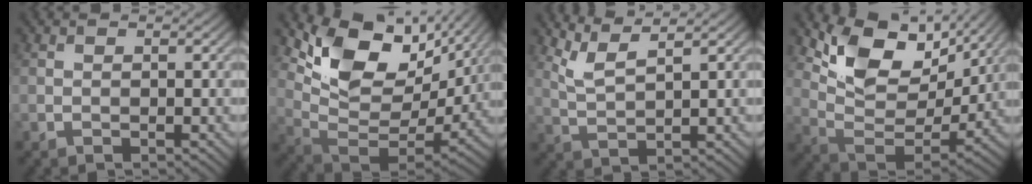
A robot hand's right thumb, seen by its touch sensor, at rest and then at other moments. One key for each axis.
{"total": 13.6, "fx": 6.3, "fy": 7.8, "fz": 9.3, "tx": -0.178, "ty": -0.011, "tz": 0.128}
{"total": 4.2, "fx": 3.1, "fy": 0.7, "fz": 2.7, "tx": -0.062, "ty": 0.000, "tz": 0.072}
{"total": 11.7, "fx": 6.3, "fy": 6.1, "fz": 7.6, "tx": -0.162, "ty": -0.013, "tz": 0.122}